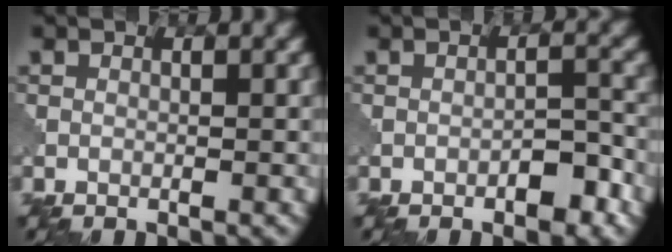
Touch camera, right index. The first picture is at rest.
{"total": 2.6, "force": [-1.5, 1.0, 1.9], "torque": [-0.023, 0.008, -0.023]}